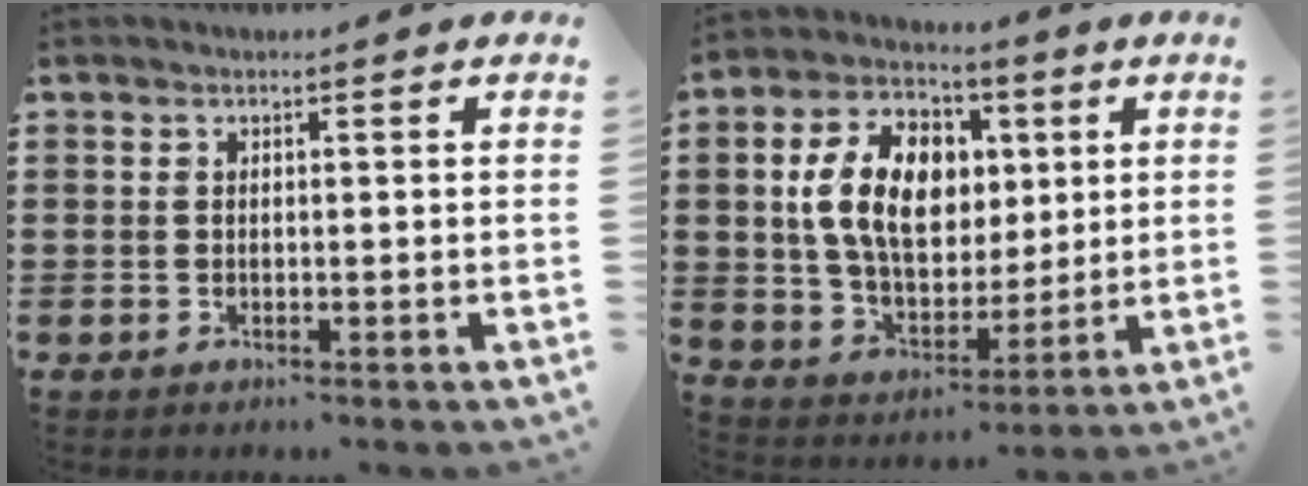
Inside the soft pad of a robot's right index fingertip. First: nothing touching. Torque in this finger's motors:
{"motor_torque": [2.14, 0.00, 1.05, 0.21]}